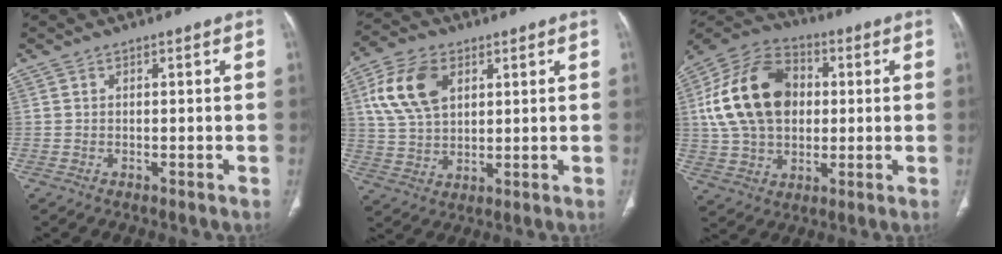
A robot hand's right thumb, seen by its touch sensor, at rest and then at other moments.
{"total": 12.4, "force": [4.4, 7.8, 8.5], "torque": [-0.156, -0.002, 0.087]}
{"total": 20.9, "force": [2.9, 14.8, 14.5], "torque": [-0.252, 0.019, 0.051]}